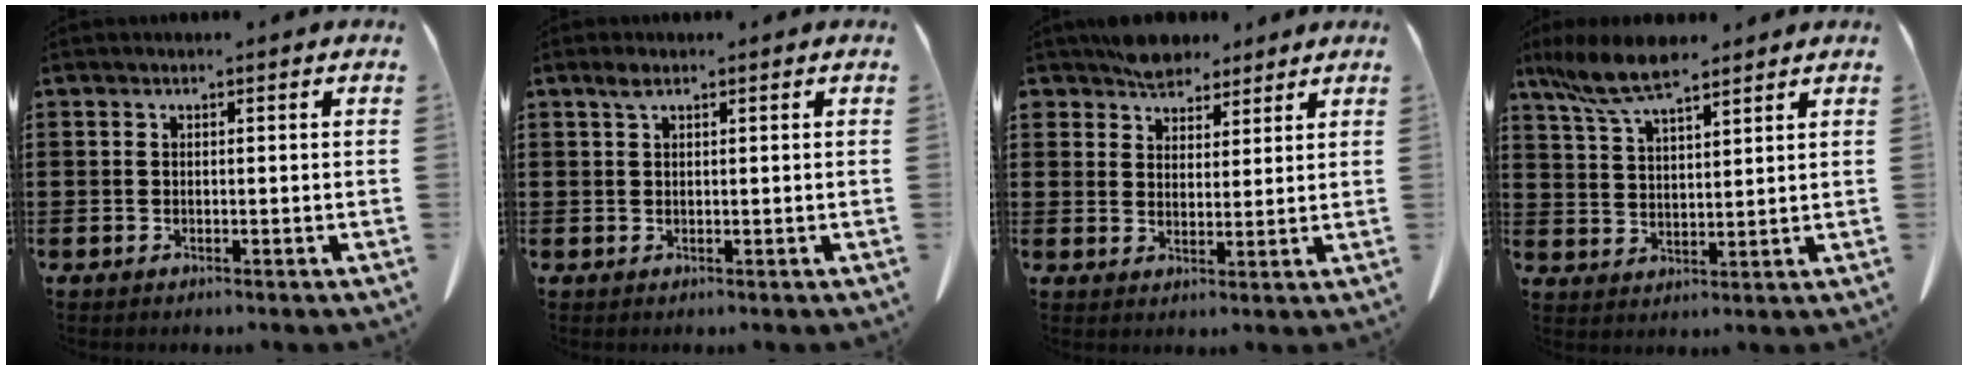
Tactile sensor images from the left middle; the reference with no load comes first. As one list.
[{"total": 1.4, "force": [0.7, 0.6, 1.1], "torque": [-0.025, 0.002, 0.014]}, {"total": 5.3, "force": [4.7, 2.2, 0.8], "torque": [-0.032, -0.005, 0.094]}, {"total": 8.4, "force": [6.4, 2.0, 5.0], "torque": [-0.114, -0.007, 0.119]}]